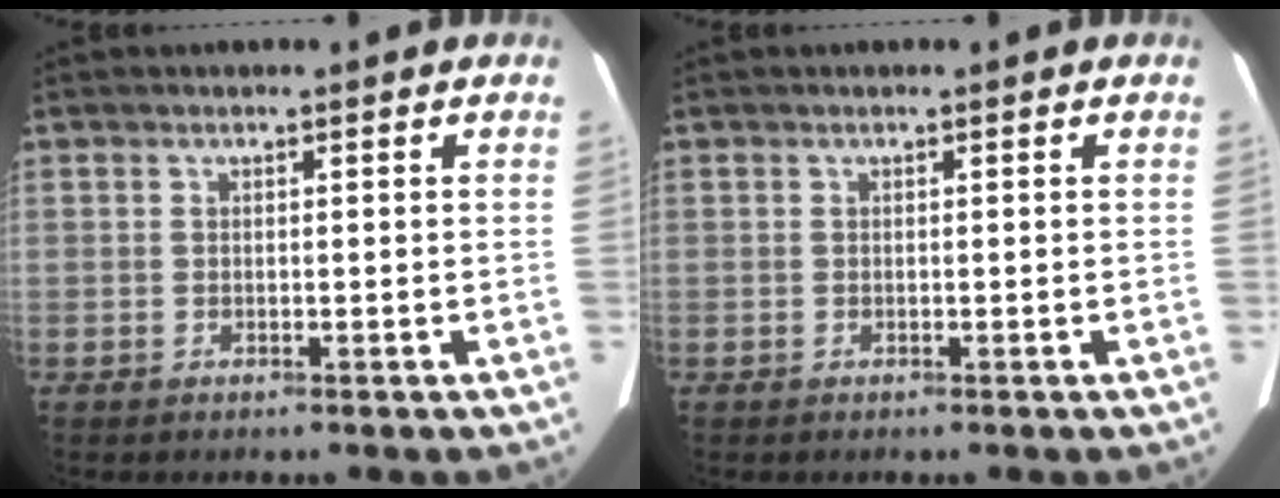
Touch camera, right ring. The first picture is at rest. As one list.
[{"total": 0.0}]